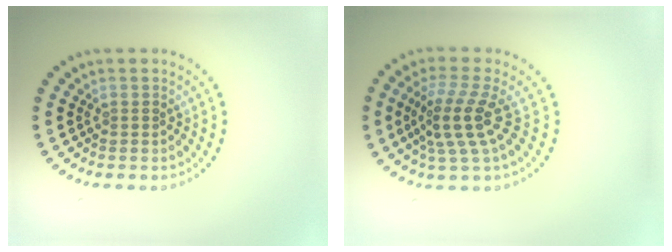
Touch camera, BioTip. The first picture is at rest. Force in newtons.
{"total": 3.8, "press": 3.0, "slide": 2.3}